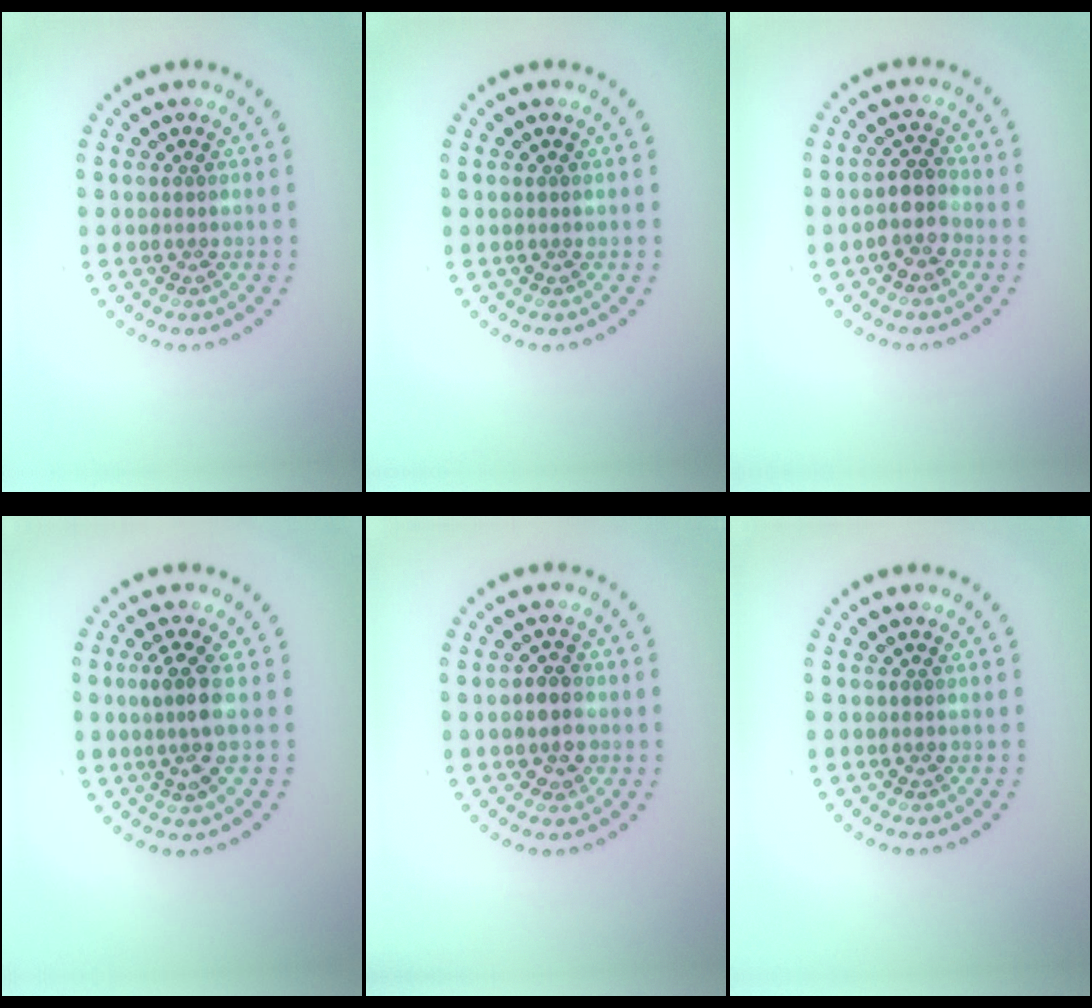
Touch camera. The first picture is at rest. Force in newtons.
{"total": 0.0}
{"total": 2.7, "press": 2.4, "slide": 1.2}
{"total": 2.7, "press": 2.3, "slide": 1.5}
{"total": 2.6, "press": 2.5, "slide": 0.7}
{"total": 0.0}